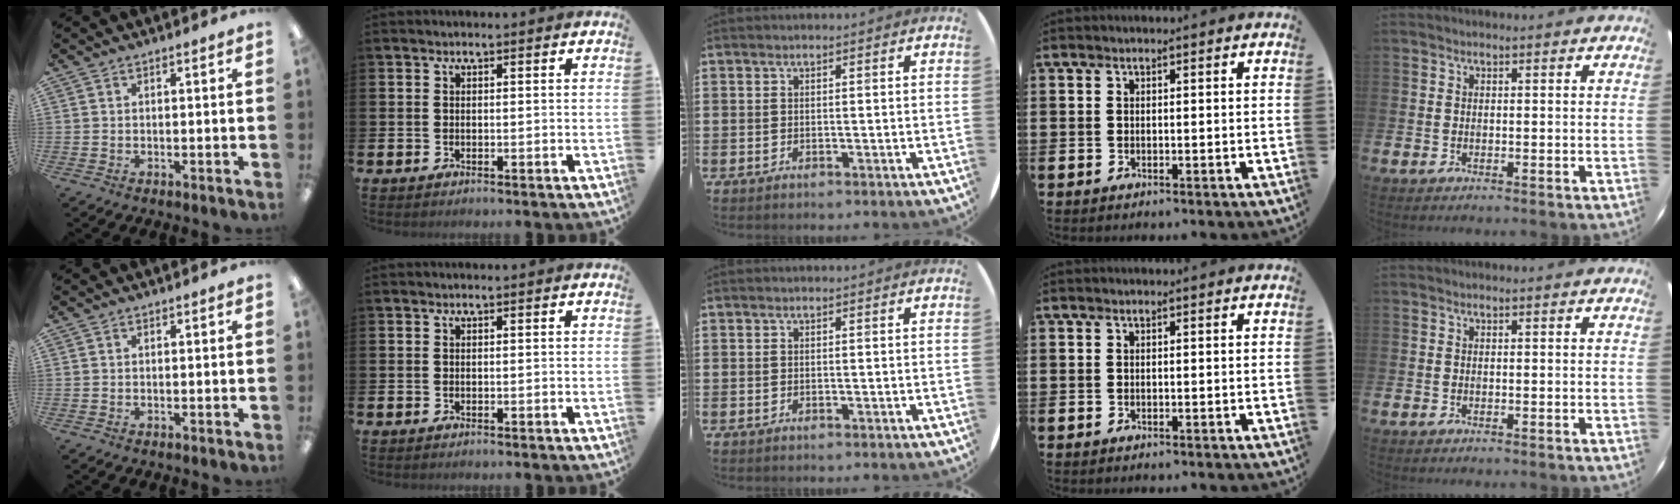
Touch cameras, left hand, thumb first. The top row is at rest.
{}